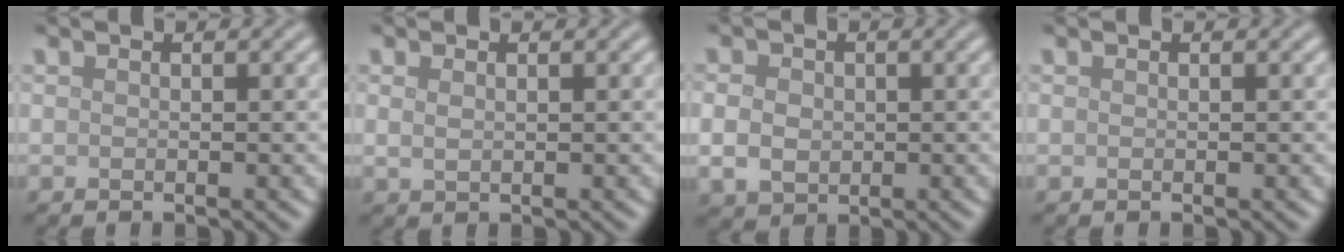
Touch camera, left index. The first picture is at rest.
{"total": 0.9, "force": [0.4, 0.4, 0.6], "torque": [-0.016, -0.002, 0.012]}
{"total": 2.9, "force": [0.0, 2.4, 1.6], "torque": [-0.033, -0.001, -0.005]}
{"total": 0.0}